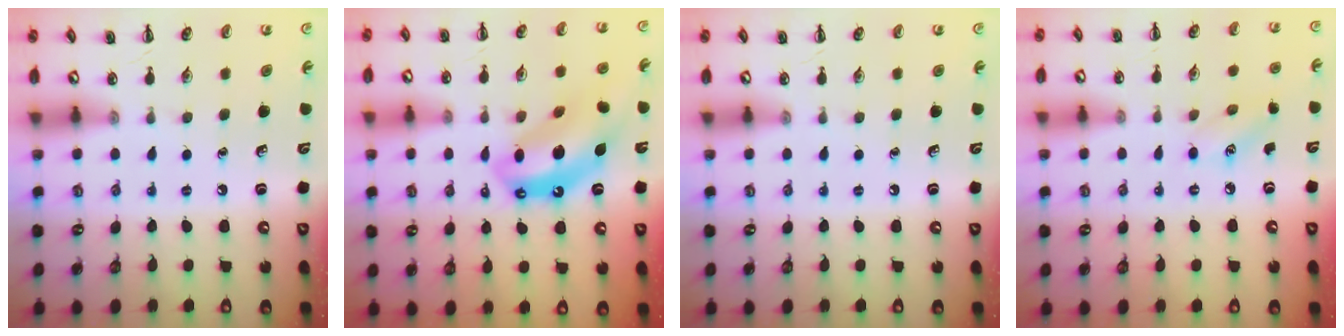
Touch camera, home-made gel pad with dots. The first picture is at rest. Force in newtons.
{"total": 12.5, "press": 12.0, "slide": 3.5}
{"total": 0.0}
{"total": 6.0, "press": 5.8, "slide": 1.6}